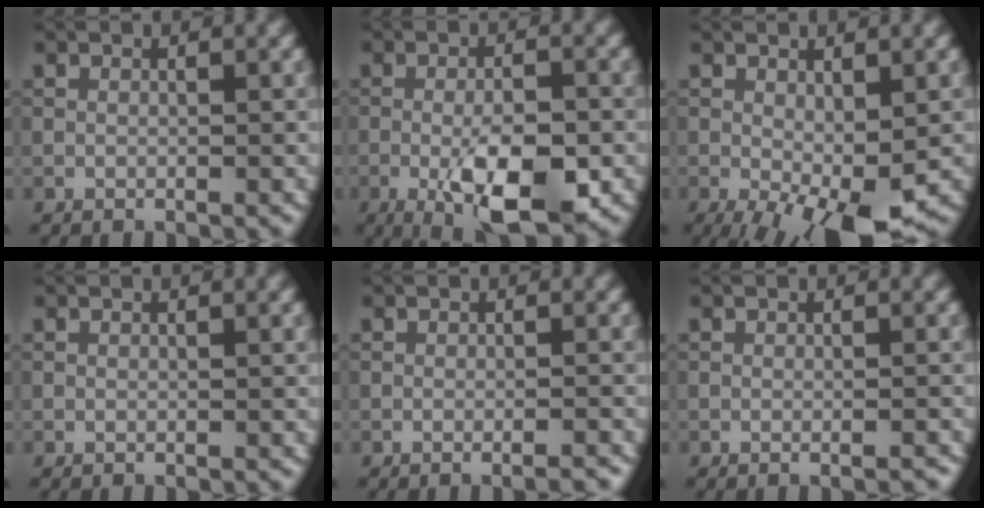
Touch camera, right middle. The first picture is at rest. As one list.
[{"total": 8.3, "force": [-2.8, 2.7, 7.3], "torque": [-0.117, -0.005, -0.046]}, {"total": 6.7, "force": [-2.4, 2.2, 5.8], "torque": [-0.102, -0.017, -0.030]}, {"total": 0.0}, {"total": 1.6, "force": [-0.9, 0.3, 1.3], "torque": [-0.008, 0.003, -0.017]}, {"total": 1.2, "force": [-0.5, 0.2, 1.1], "torque": [-0.009, -0.001, -0.010]}]